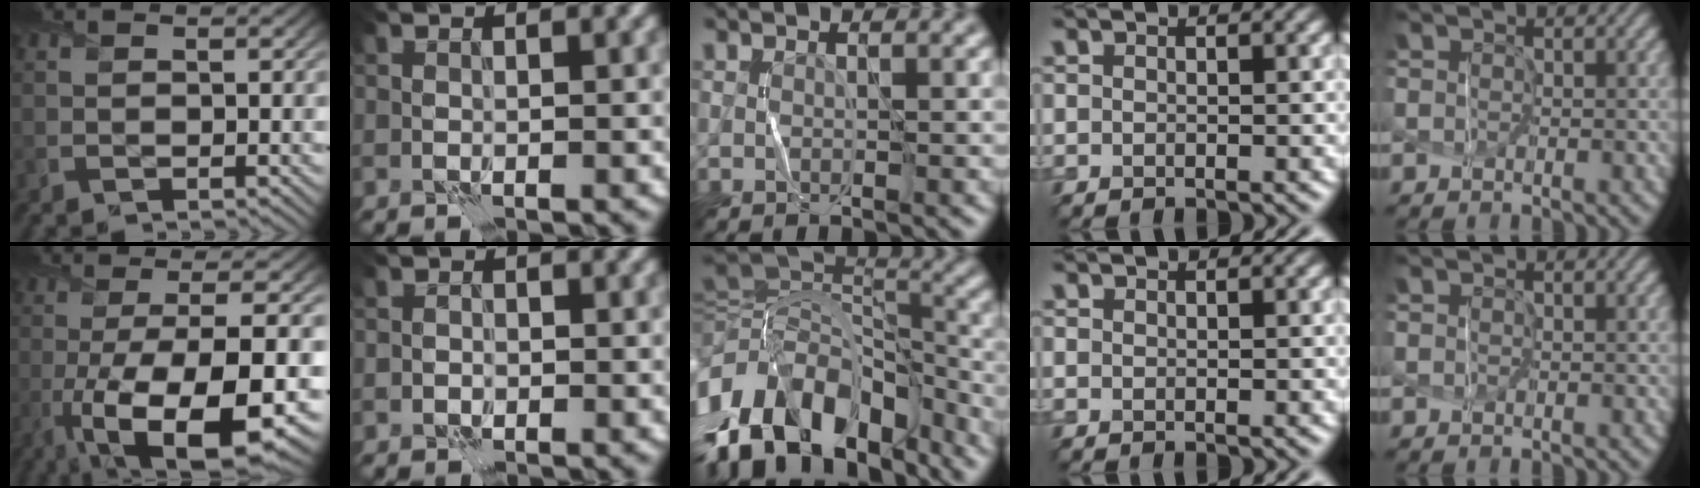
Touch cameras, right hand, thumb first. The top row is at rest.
{"thumb": {"total": 16.5, "force": [-5.2, 4.6, 15.0], "torque": [-0.230, -0.007, -0.081]}, "index": {"total": 0.8, "force": [-0.3, 0.7, 0.3], "torque": [0.001, 0.002, -0.007]}, "middle": {"total": 15.3, "force": [-8.6, 8.9, 9.0], "torque": [-0.194, 0.008, -0.144]}}